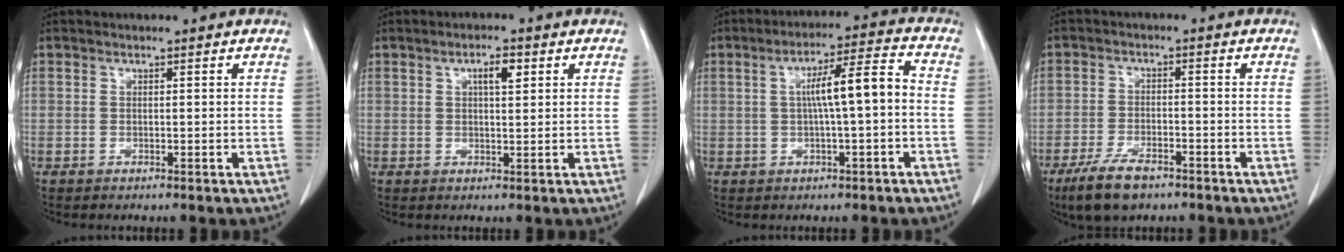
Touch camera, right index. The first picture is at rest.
{"total": 3.2, "force": [1.3, 0.9, 2.8], "torque": [-0.046, 0.002, 0.020]}
{"total": 7.9, "force": [-0.1, 0.6, 7.9], "torque": [-0.128, 0.023, -0.004]}
{"total": 7.1, "force": [-4.9, 2.7, 4.3], "torque": [-0.088, -0.008, -0.084]}